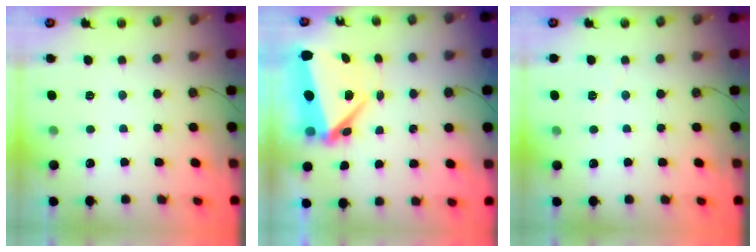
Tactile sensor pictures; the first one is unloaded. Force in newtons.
{"total": 8.9, "press": 8.9, "slide": 0.8}
{"total": 1.6, "press": 1.4, "slide": 0.6}